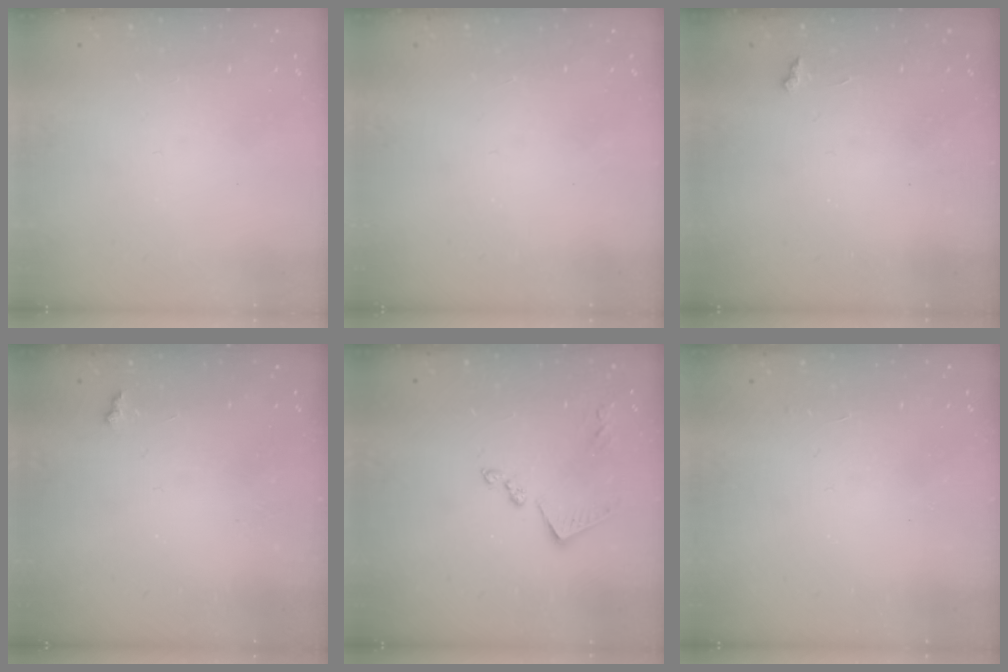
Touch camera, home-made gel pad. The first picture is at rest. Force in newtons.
{"total": 0.9, "press": 0.9, "slide": 0.1}
{"total": 2.3, "press": 2.3, "slide": 0.5}
{"total": 2.6, "press": 2.5, "slide": 0.5}
{"total": 10.3, "press": 10.3, "slide": 0.5}
{"total": 2.2, "press": 2.2, "slide": 0.4}